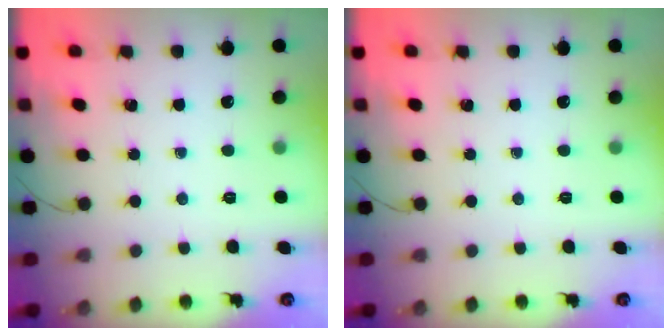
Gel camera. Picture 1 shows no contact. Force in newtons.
{"total": 0.0}